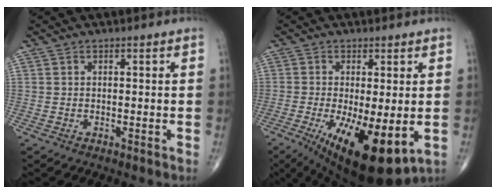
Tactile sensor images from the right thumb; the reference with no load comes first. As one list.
[{"total": 15.0, "force": [-4.2, 5.1, 13.5], "torque": [-0.207, -0.025, -0.048]}]